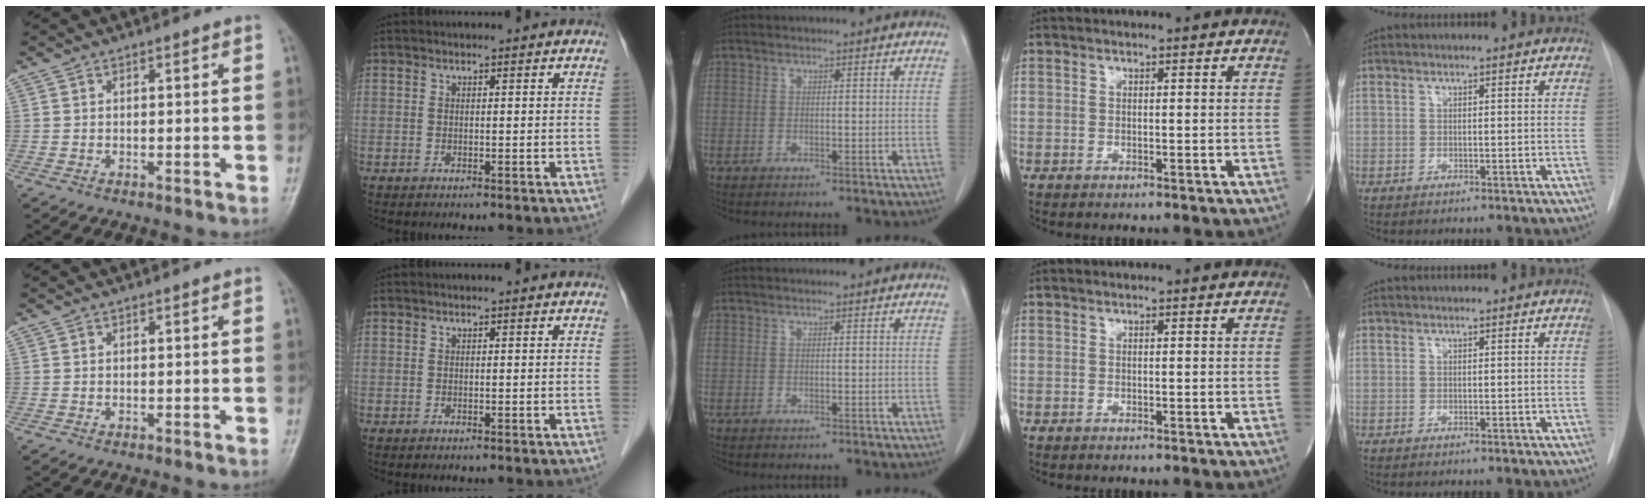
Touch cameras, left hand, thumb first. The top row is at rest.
{}